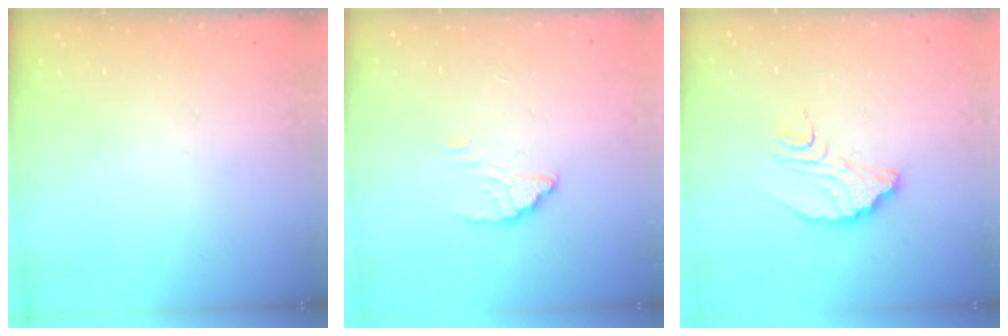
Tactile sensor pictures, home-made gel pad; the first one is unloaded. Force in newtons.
{"total": 2.2, "press": 2.2, "slide": 0.2}
{"total": 8.9, "press": 8.9, "slide": 0.7}